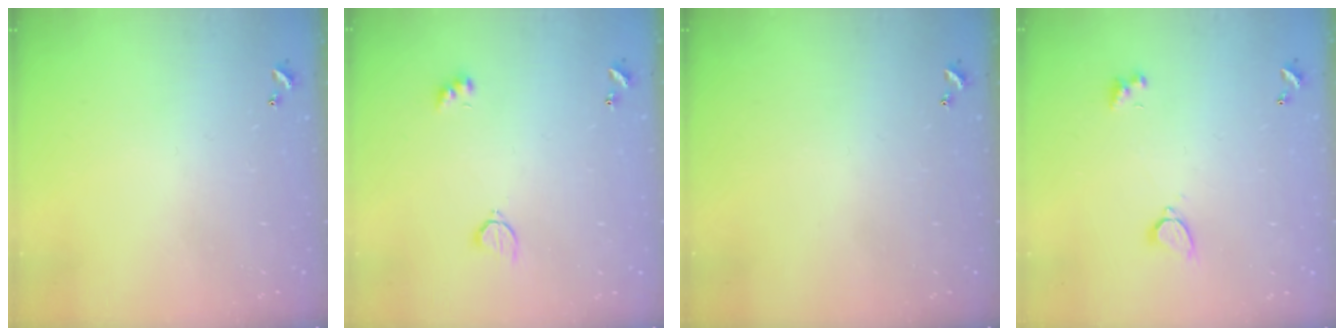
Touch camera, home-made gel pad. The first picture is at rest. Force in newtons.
{"total": 2.6, "press": 2.5, "slide": 0.5}
{"total": 0.0}
{"total": 2.1, "press": 1.8, "slide": 1.0}